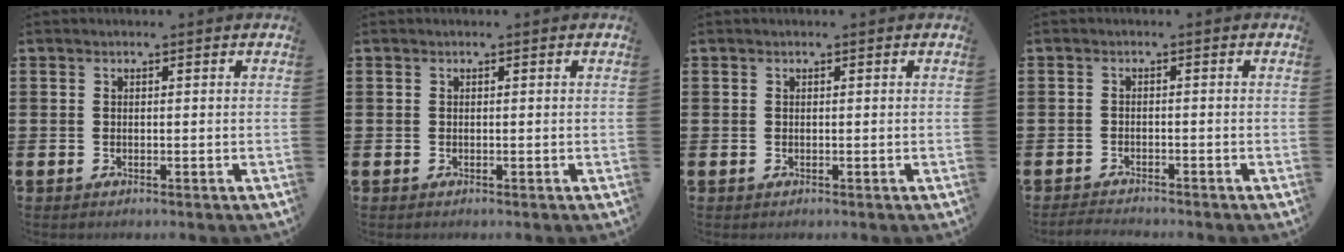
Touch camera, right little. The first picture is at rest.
{"total": 0.0}
{"total": 0.0}
{"total": 1.4, "force": [-1.4, 0.0, 0.2], "torque": [-0.007, 0.003, -0.029]}